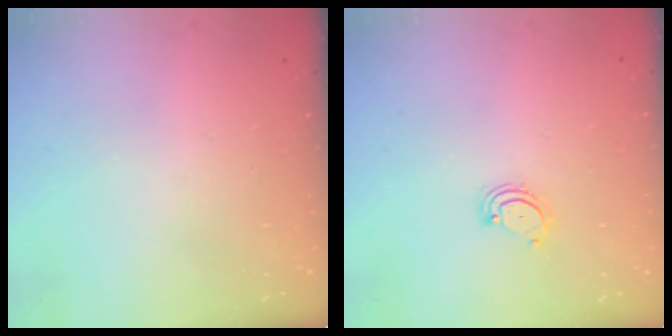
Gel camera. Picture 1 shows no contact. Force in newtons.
{"total": 3.0, "press": 3.0, "slide": 0.4}